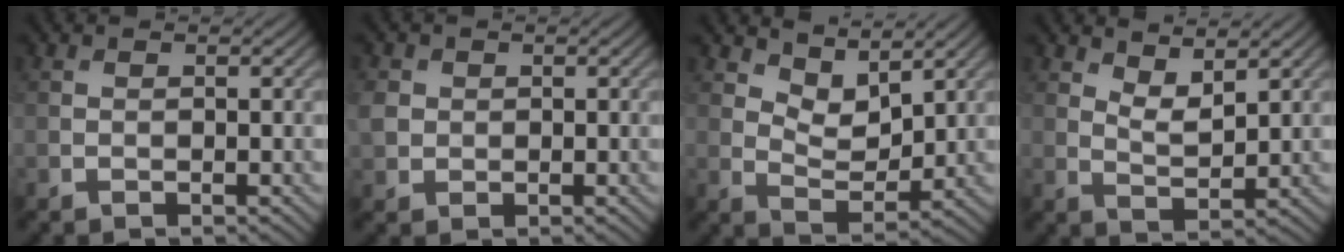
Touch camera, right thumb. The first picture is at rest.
{"total": 2.8, "force": [0.2, 2.6, 1.0], "torque": [-0.035, 0.002, 0.002]}
{"total": 5.2, "force": [4.1, 2.1, 2.4], "torque": [-0.058, -0.010, 0.070]}
{"total": 3.8, "force": [2.8, 1.2, 2.2], "torque": [-0.049, -0.009, 0.055]}